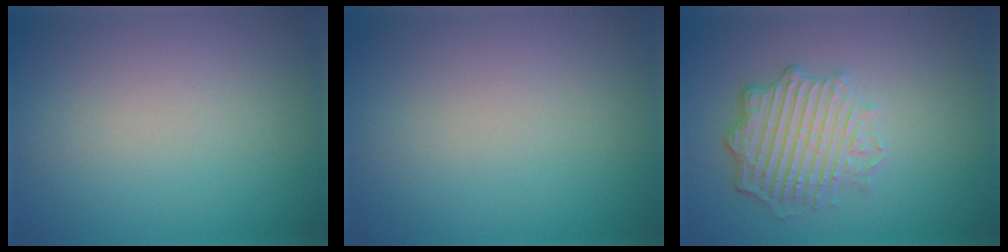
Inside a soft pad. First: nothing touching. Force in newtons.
{"total": 0.0}
{"total": 4.8, "press": 3.7, "slide": 3.1}